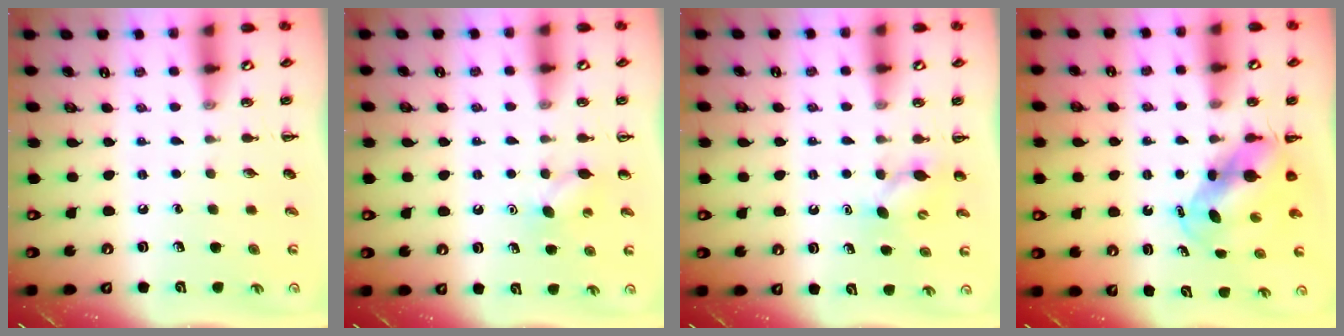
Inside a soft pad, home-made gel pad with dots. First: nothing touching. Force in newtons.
{"total": 5.1, "press": 5.0, "slide": 1.3}
{"total": 4.6, "press": 4.5, "slide": 0.9}
{"total": 5.4, "press": 5.3, "slide": 0.7}